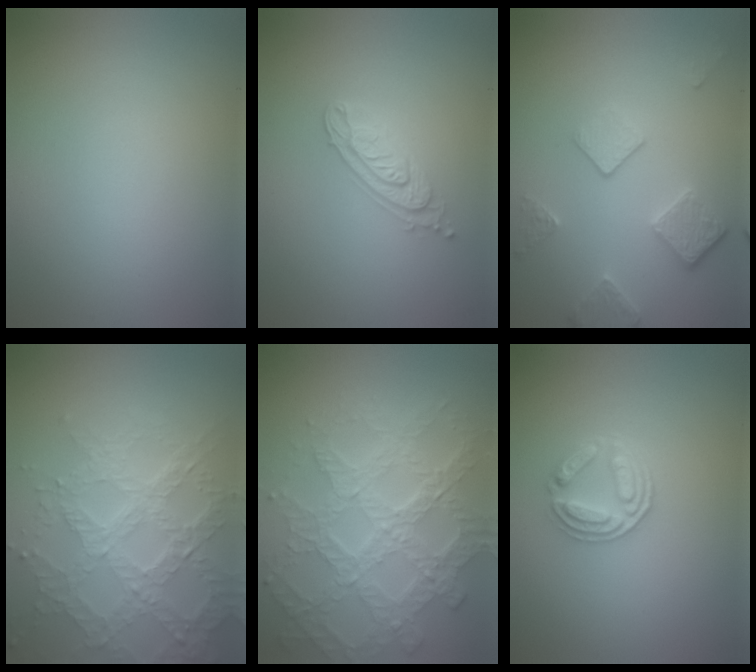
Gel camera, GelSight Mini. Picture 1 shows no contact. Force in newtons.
{"total": 2.9, "press": 2.6, "slide": 1.4}
{"total": 3.7, "press": 2.9, "slide": 2.4}
{"total": 6.9, "press": 5.3, "slide": 4.5}
{"total": 7.8, "press": 6.2, "slide": 4.8}
{"total": 3.0, "press": 2.7, "slide": 1.5}